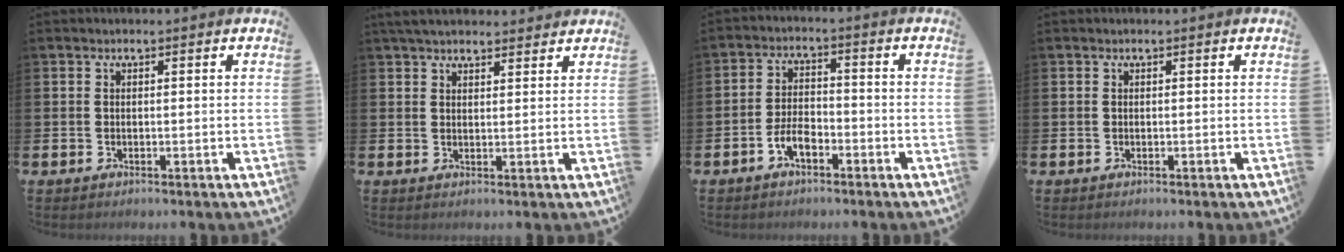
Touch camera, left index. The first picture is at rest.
{"total": 4.0, "force": [3.7, 1.1, 1.1], "torque": [-0.026, -0.010, 0.069]}
{"total": 3.7, "force": [-2.1, 1.7, 2.5], "torque": [-0.057, 0.009, -0.042]}
{"total": 0.0}